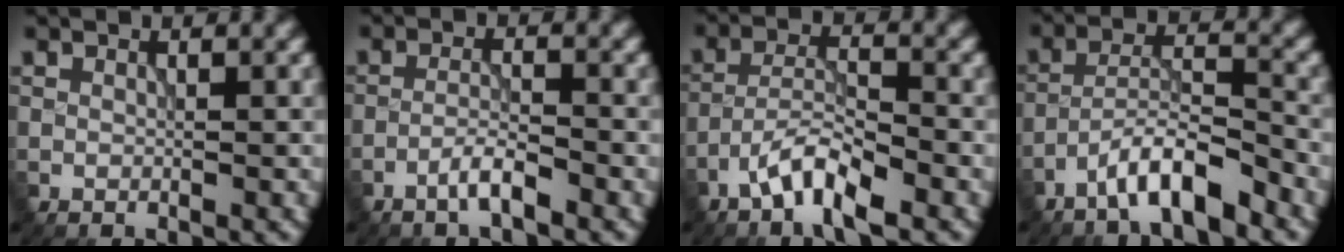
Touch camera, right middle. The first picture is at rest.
{"total": 2.4, "force": [-1.6, 0.2, 1.7], "torque": [-0.032, 0.009, -0.036]}
{"total": 4.4, "force": [-2.9, 1.1, 3.2], "torque": [-0.057, 0.009, -0.062]}
{"total": 5.2, "force": [-3.7, 0.9, 3.4], "torque": [-0.058, 0.012, -0.074]}